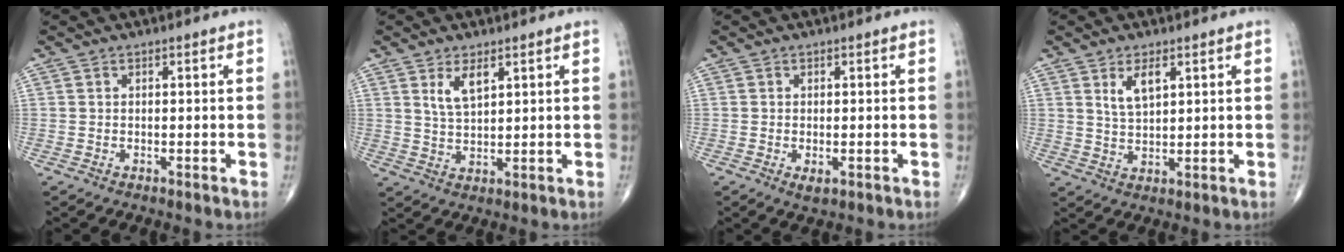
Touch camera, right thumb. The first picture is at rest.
{"total": 4.6, "force": [2.4, 1.9, 3.5], "torque": [-0.060, -0.015, 0.050]}
{"total": 1.6, "force": [-0.5, 0.8, 1.4], "torque": [-0.021, -0.003, -0.005]}
{"total": 4.7, "force": [2.3, 2.0, 3.6], "torque": [-0.062, -0.014, 0.046]}